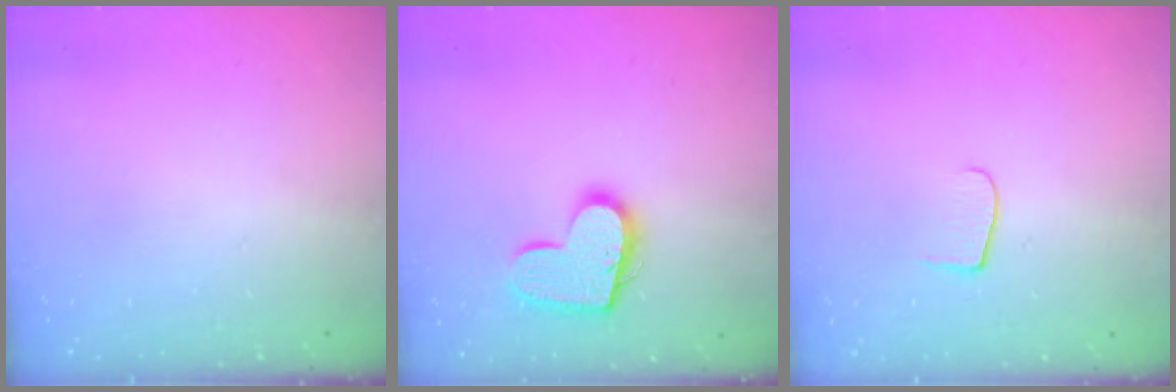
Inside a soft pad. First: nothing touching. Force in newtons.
{"total": 14.3, "press": 14.3, "slide": 0.8}
{"total": 6.0, "press": 6.0, "slide": 0.6}